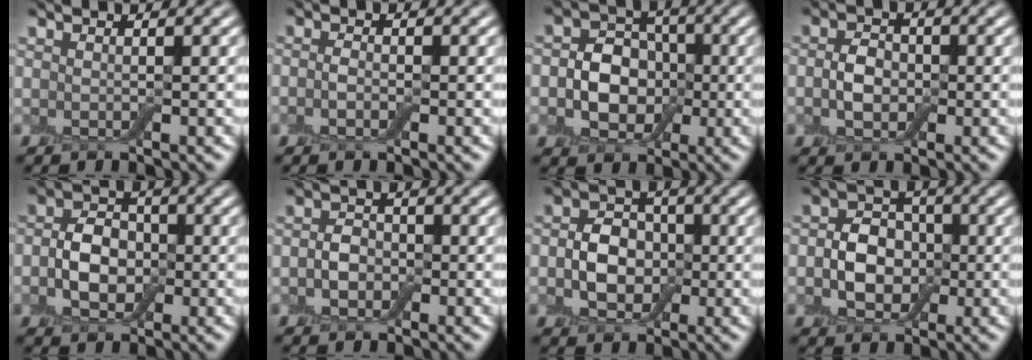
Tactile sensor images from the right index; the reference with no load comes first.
{"total": 0.7, "force": [-0.4, 0.5, 0.4], "torque": [-0.009, 0.003, -0.008]}
{"total": 5.5, "force": [-0.5, 4.5, 3.0], "torque": [-0.030, 0.004, -0.026]}
{"total": 2.4, "force": [-0.3, 1.9, 1.3], "torque": [-0.025, 0.005, -0.012]}
{"total": 3.9, "force": [-0.6, 3.1, 2.3], "torque": [-0.039, 0.005, -0.015]}
{"total": 1.9, "force": [-0.5, 1.6, 0.9], "torque": [-0.014, 0.005, -0.017]}
{"total": 4.2, "force": [-0.5, 3.4, 2.4], "torque": [-0.037, 0.005, -0.012]}
{"total": 4.6, "force": [-0.6, 3.7, 2.6], "torque": [-0.035, 0.004, -0.015]}